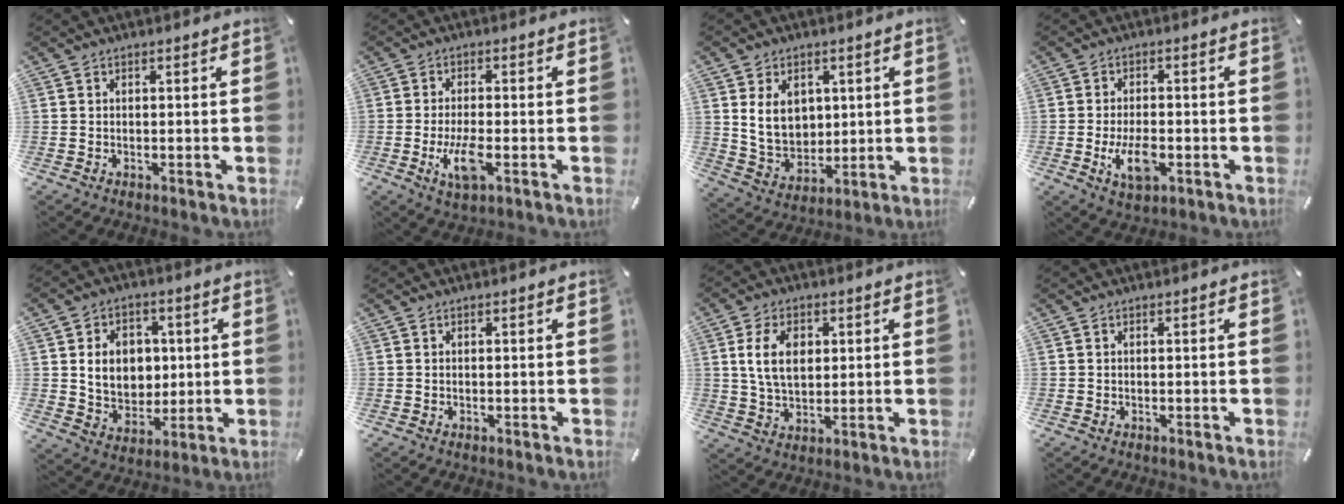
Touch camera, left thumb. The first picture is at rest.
{"total": 7.3, "force": [-2.2, 2.5, 6.5], "torque": [-0.136, -0.008, -0.038]}
{"total": 9.6, "force": [2.9, 7.9, 4.6], "torque": [-0.094, -0.008, 0.053]}
{"total": 7.3, "force": [-2.2, 3.8, 5.9], "torque": [-0.127, 0.002, -0.040]}
{"total": 10.3, "force": [1.7, 8.9, 5.0], "torque": [-0.086, 0.004, 0.033]}
{"total": 0.0}
{"total": 9.3, "force": [2.1, 6.4, 6.5], "torque": [-0.140, 0.003, 0.031]}
{"total": 0.0}